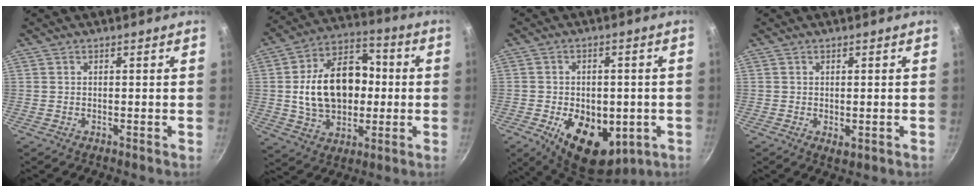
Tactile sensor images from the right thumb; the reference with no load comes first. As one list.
[{"total": 19.6, "force": [0.3, 13.8, 14.0], "torque": [-0.202, 0.033, 0.005]}, {"total": 15.4, "force": [-4.7, 9.6, 11.0], "torque": [-0.137, -0.009, -0.053]}, {"total": 2.0, "force": [-0.2, 1.1, 1.7], "torque": [-0.026, -0.007, -0.002]}]